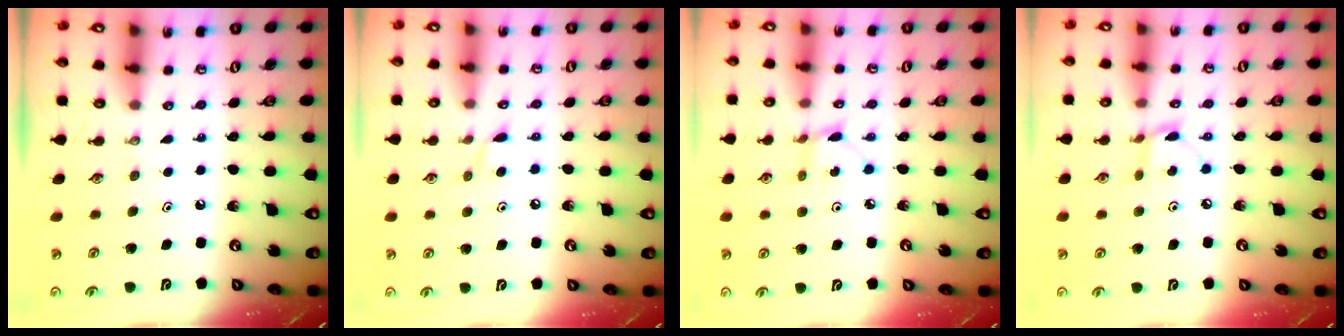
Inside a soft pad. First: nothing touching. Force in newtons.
{"total": 5.4, "press": 5.4, "slide": 0.7}
{"total": 1.9, "press": 1.9, "slide": 0.3}
{"total": 4.6, "press": 4.6, "slide": 0.1}